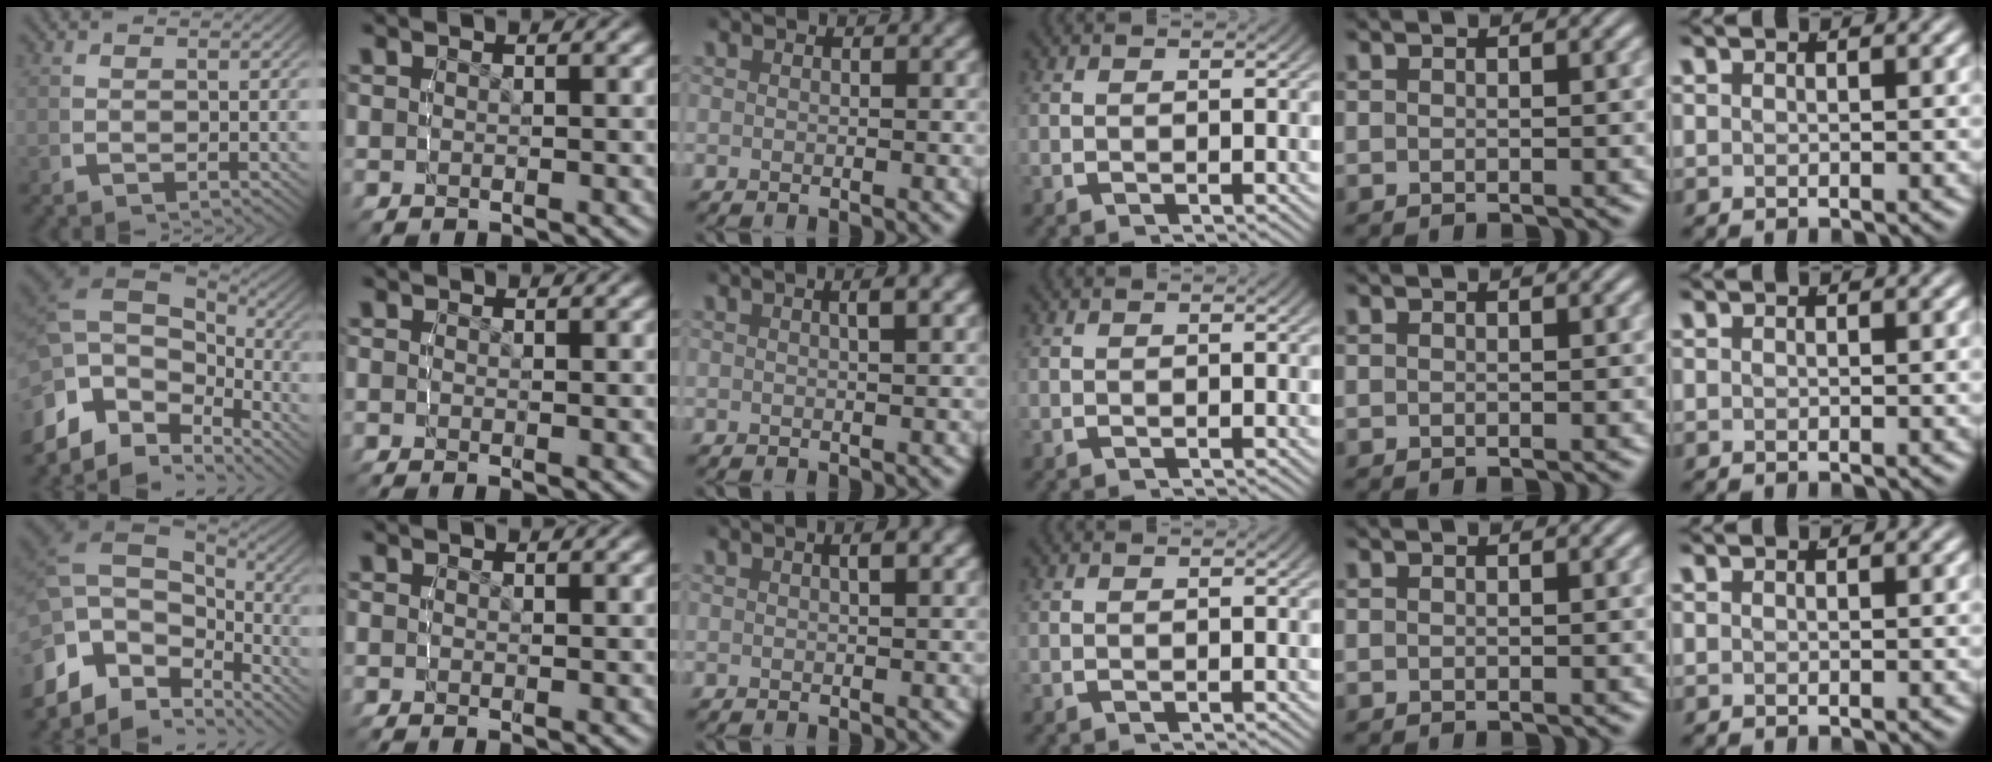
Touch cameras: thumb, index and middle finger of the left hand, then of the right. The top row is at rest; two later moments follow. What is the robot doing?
{"motion": "lift_and_place", "object": "air blower"}